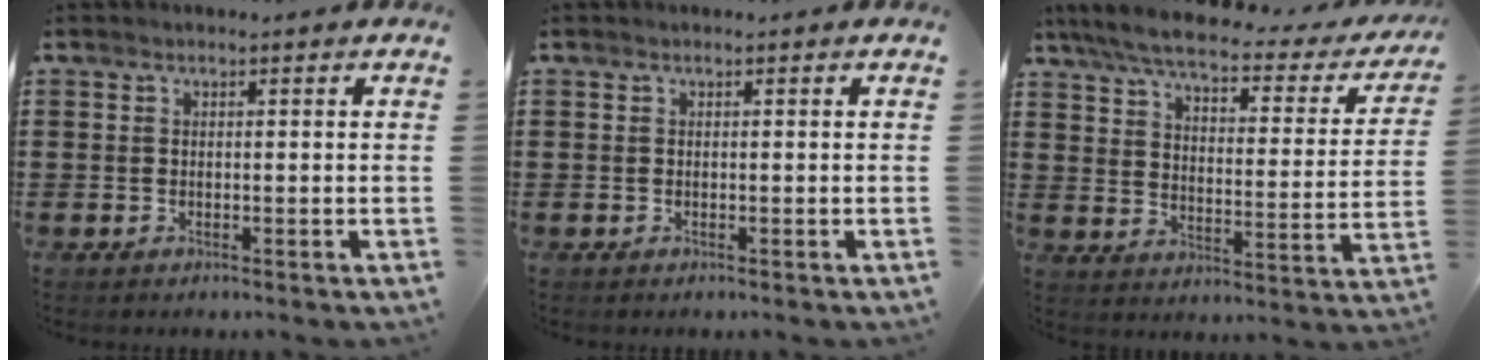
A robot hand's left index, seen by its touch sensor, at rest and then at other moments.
{"total": 0.0}
{"total": 5.9, "force": [4.8, 0.7, 3.3], "torque": [-0.086, -0.028, 0.079]}